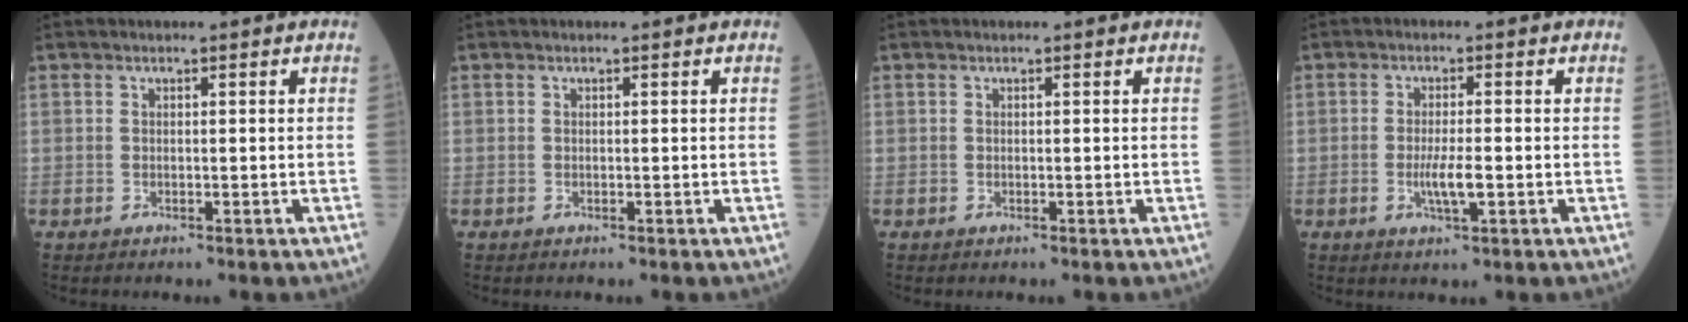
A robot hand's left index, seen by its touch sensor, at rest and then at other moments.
{"total": 0.0}
{"total": 0.0}
{"total": 3.7, "force": [-0.9, 0.4, 3.6], "torque": [-0.074, -0.005, -0.014]}